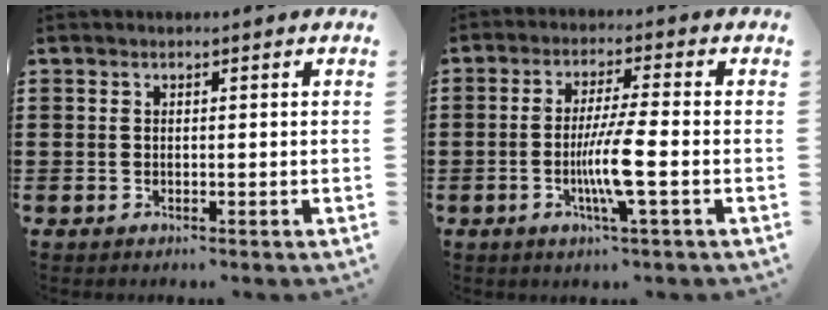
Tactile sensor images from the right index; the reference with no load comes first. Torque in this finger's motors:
{"motor_torque": [2.14, 0.00, 0.84, 0.18]}